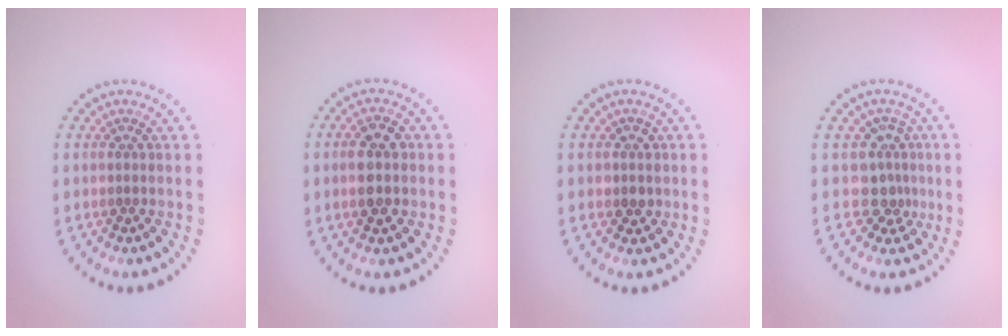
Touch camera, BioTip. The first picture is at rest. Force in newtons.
{"total": 3.6, "press": 3.6, "slide": 0.2}
{"total": 1.7, "press": 1.5, "slide": 0.7}
{"total": 2.8, "press": 2.0, "slide": 1.9}